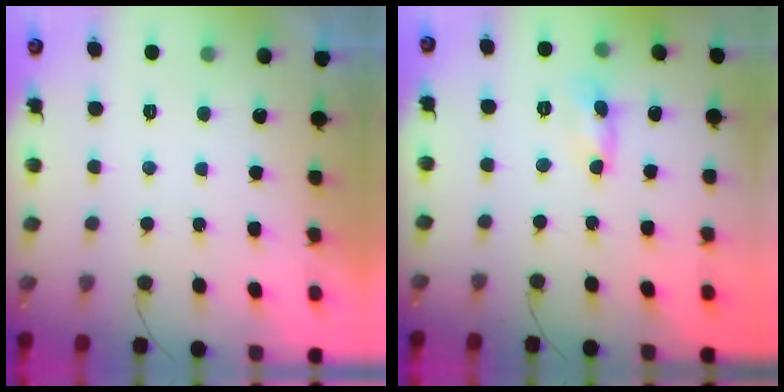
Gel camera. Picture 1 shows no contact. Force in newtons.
{"total": 1.0, "press": 1.0, "slide": 0.1}